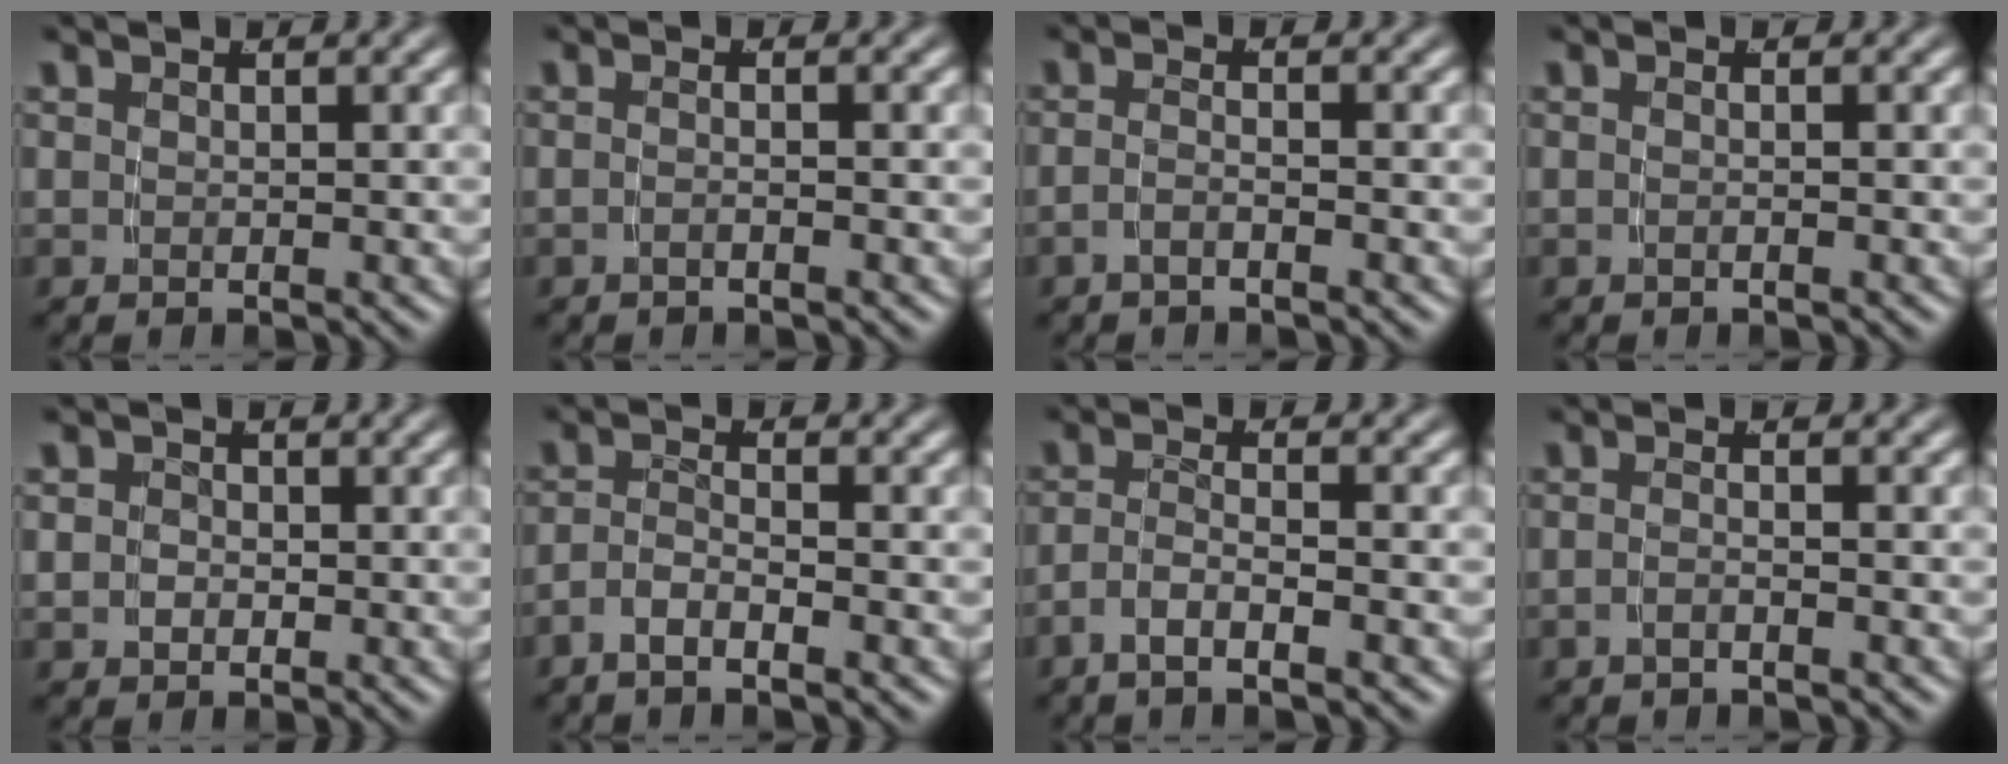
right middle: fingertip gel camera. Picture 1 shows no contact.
{"total": 1.4, "force": [-1.0, -0.7, 0.7], "torque": [-0.014, 0.001, -0.018]}
{"total": 1.9, "force": [-1.5, -0.5, 1.0], "torque": [-0.025, -0.009, -0.025]}
{"total": 0.8, "force": [-0.5, -0.5, 0.4], "torque": [-0.009, 0.002, -0.011]}
{"total": 1.7, "force": [-0.1, 1.5, 0.8], "torque": [-0.018, -0.006, 0.000]}
{"total": 2.5, "force": [-1.8, 0.4, 1.6], "torque": [-0.036, -0.007, -0.031]}
{"total": 2.8, "force": [-1.8, 0.4, 2.1], "torque": [-0.046, -0.010, -0.030]}
{"total": 1.7, "force": [-1.3, -0.7, 0.9], "torque": [-0.018, -0.004, -0.023]}